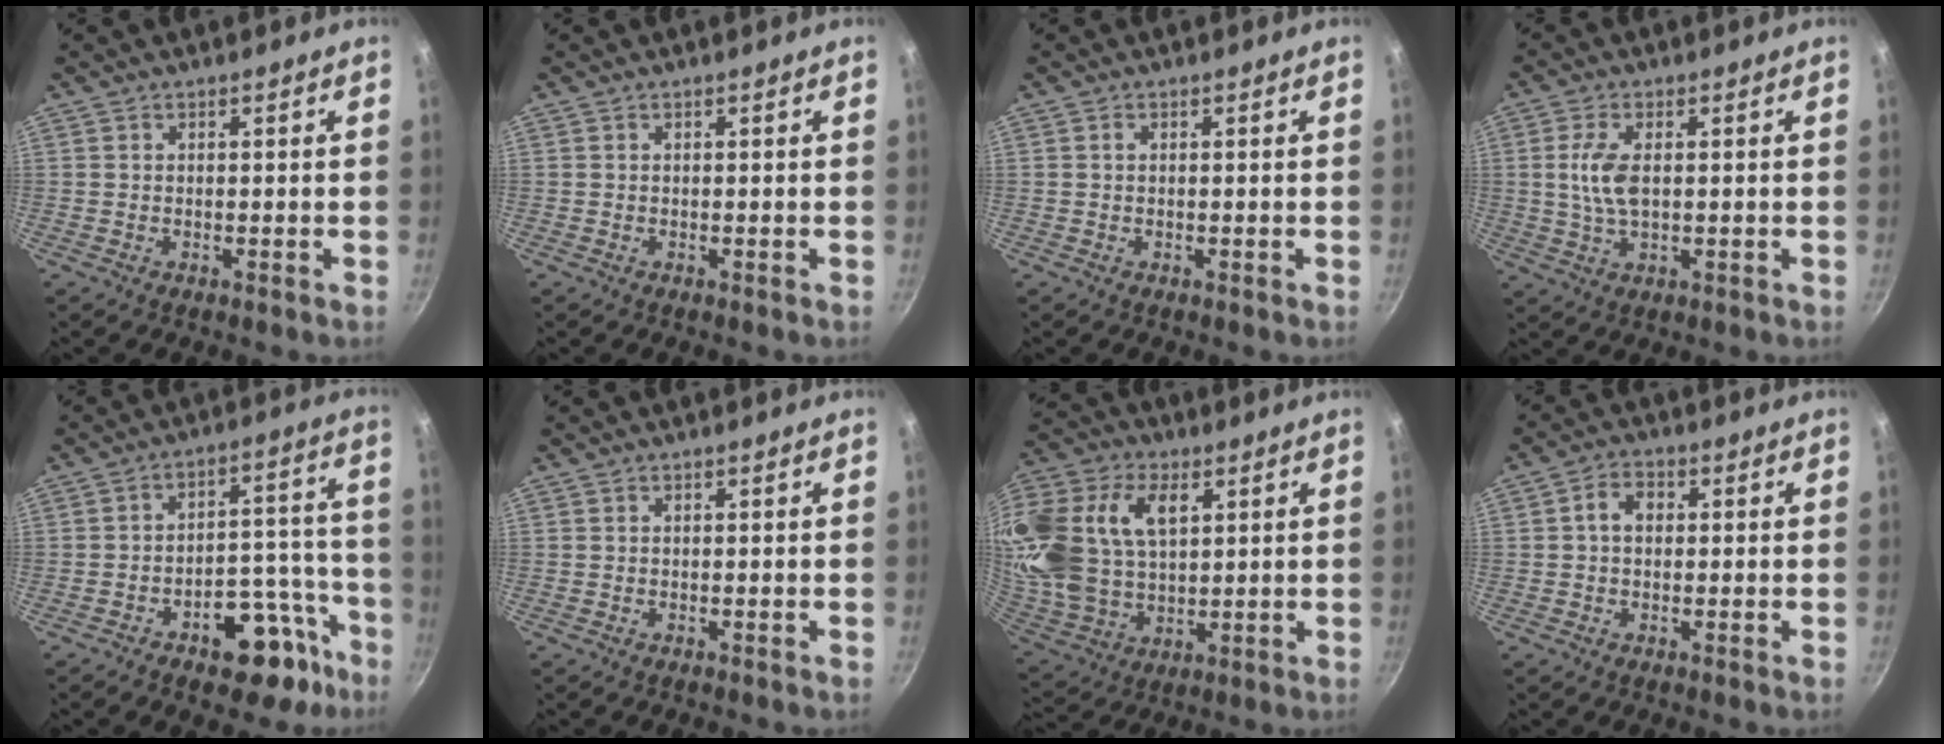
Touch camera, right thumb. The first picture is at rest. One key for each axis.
{"total": 0.0}
{"total": 0.6, "fx": 0.2, "fy": 0.4, "fz": 0.4, "tx": -0.008, "ty": 0.003, "tz": 0.002}
{"total": 6.6, "fx": 0.7, "fy": 3.2, "fz": 5.8, "tx": -0.117, "ty": 0.001, "tz": 0.013}
{"total": 15.0, "fx": -8.6, "fy": 8.1, "fz": 9.2, "tx": -0.056, "ty": 0.077, "tz": -0.112}
{"total": 0.0}
{"total": 28.5, "fx": 9.3, "fy": 18.7, "fz": 19.3, "tx": -0.438, "ty": 0.029, "tz": 0.181}
{"total": 4.2, "fx": 0.5, "fy": 3.0, "fz": 2.8, "tx": -0.035, "ty": 0.013, "tz": 0.001}